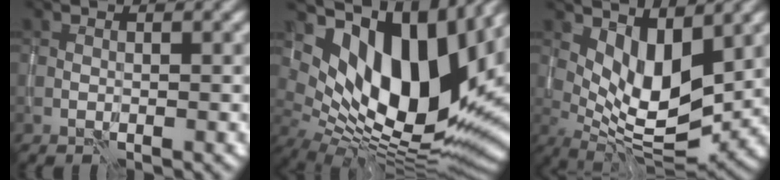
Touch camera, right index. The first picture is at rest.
{"total": 14.9, "force": [5.8, 7.5, 11.4], "torque": [-0.187, 0.001, 0.100]}
{"total": 6.6, "force": [2.4, 2.9, 5.4], "torque": [-0.094, -0.018, 0.048]}